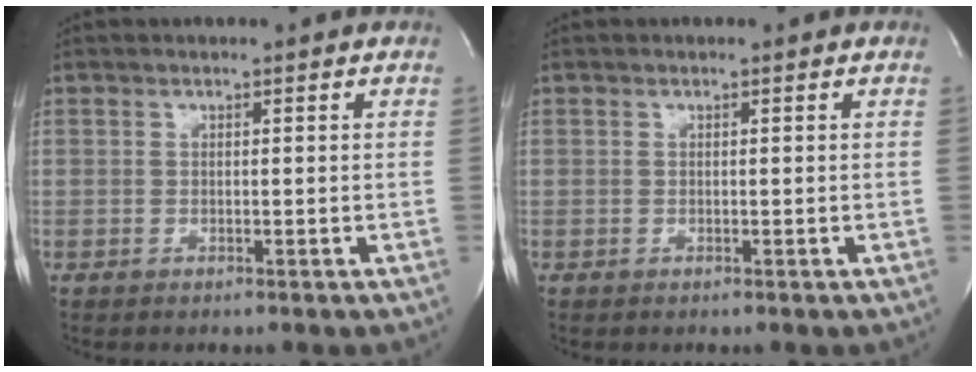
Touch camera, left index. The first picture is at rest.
{"total": 0.0}